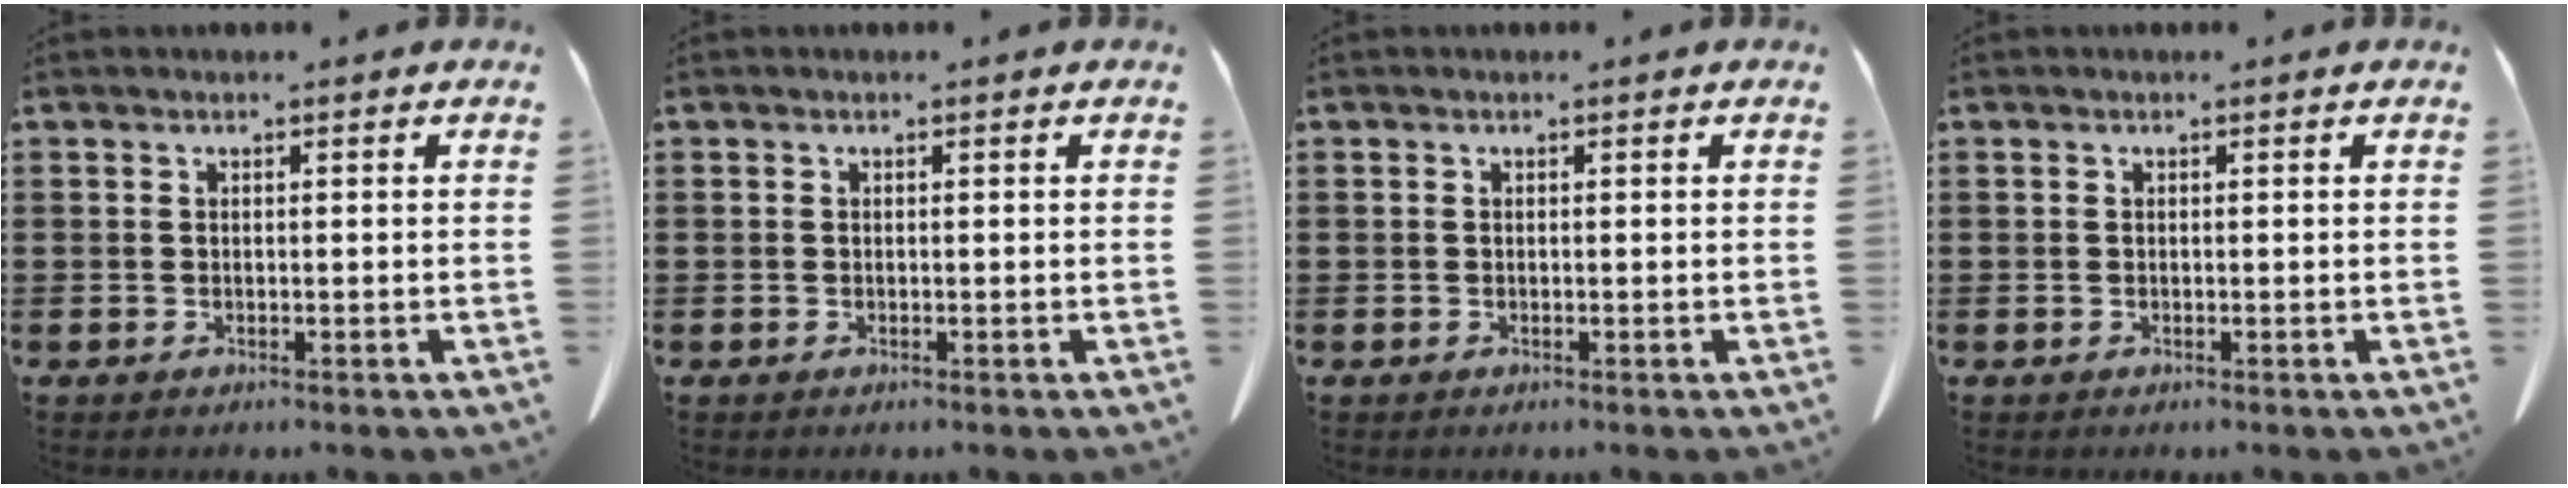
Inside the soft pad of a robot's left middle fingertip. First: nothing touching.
{"total": 0.0}
{"total": 0.0}
{"total": 0.0}